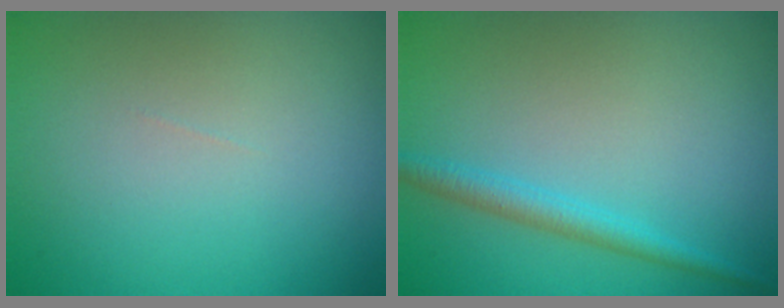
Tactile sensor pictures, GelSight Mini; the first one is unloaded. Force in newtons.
{"total": 2.1, "press": 2.1, "slide": 0.1}